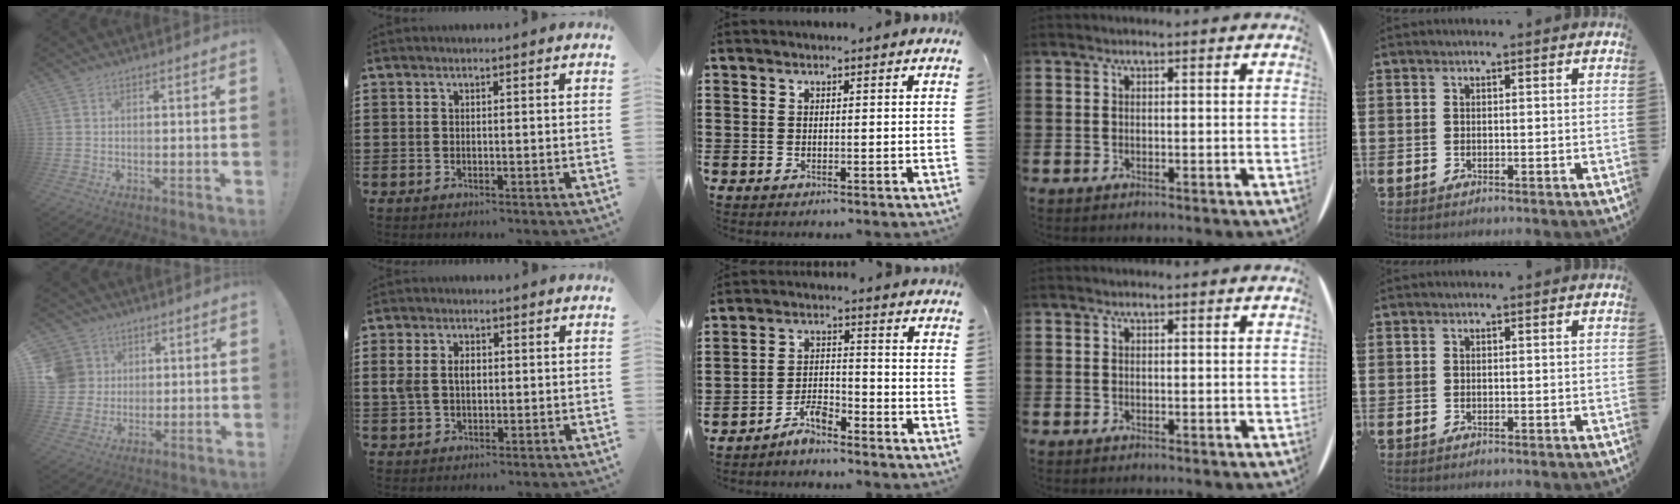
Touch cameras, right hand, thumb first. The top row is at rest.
{"thumb": {"total": 10.8, "force": [2.9, 9.9, 3.1], "torque": [-0.056, -0.006, 0.064]}, "index": {"total": 3.3, "force": [0.4, 2.2, 2.4], "torque": [-0.053, 0.012, 0.005]}, "middle": {"total": 4.3, "force": [-4.1, 0.7, 1.2], "torque": [-0.026, 0.010, -0.081]}}